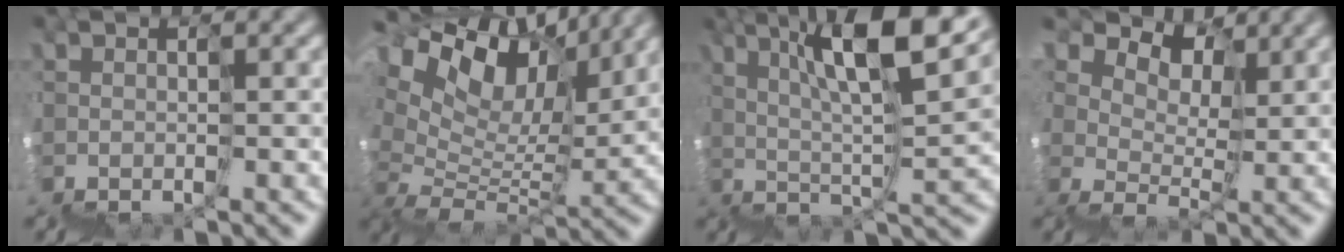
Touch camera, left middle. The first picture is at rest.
{"total": 9.5, "force": [7.3, 4.4, 4.2], "torque": [-0.087, 0.046, 0.128]}
{"total": 9.7, "force": [6.0, 1.7, 7.5], "torque": [-0.114, 0.033, 0.097]}
{"total": 4.5, "force": [4.3, 0.3, -1.4], "torque": [0.030, 0.017, 0.073]}